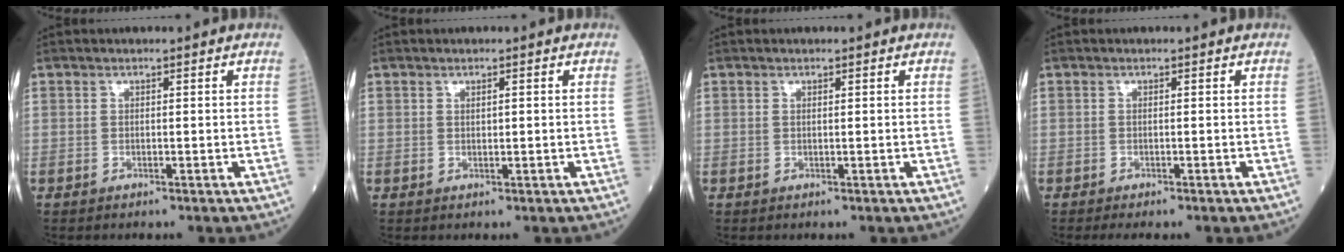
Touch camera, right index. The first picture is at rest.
{"total": 0.7, "force": [0.2, 0.2, 0.7], "torque": [-0.012, -0.001, 0.005]}
{"total": 0.0}
{"total": 2.3, "force": [-1.7, 0.0, 1.5], "torque": [-0.016, -0.005, -0.022]}